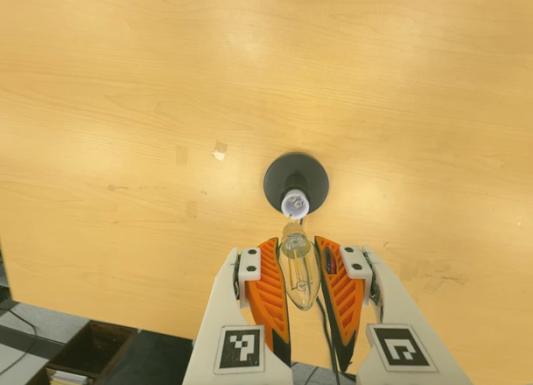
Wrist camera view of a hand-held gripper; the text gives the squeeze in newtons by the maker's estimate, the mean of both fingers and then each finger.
{"total": 22.2, "left": 25.0, "right": 19.5}